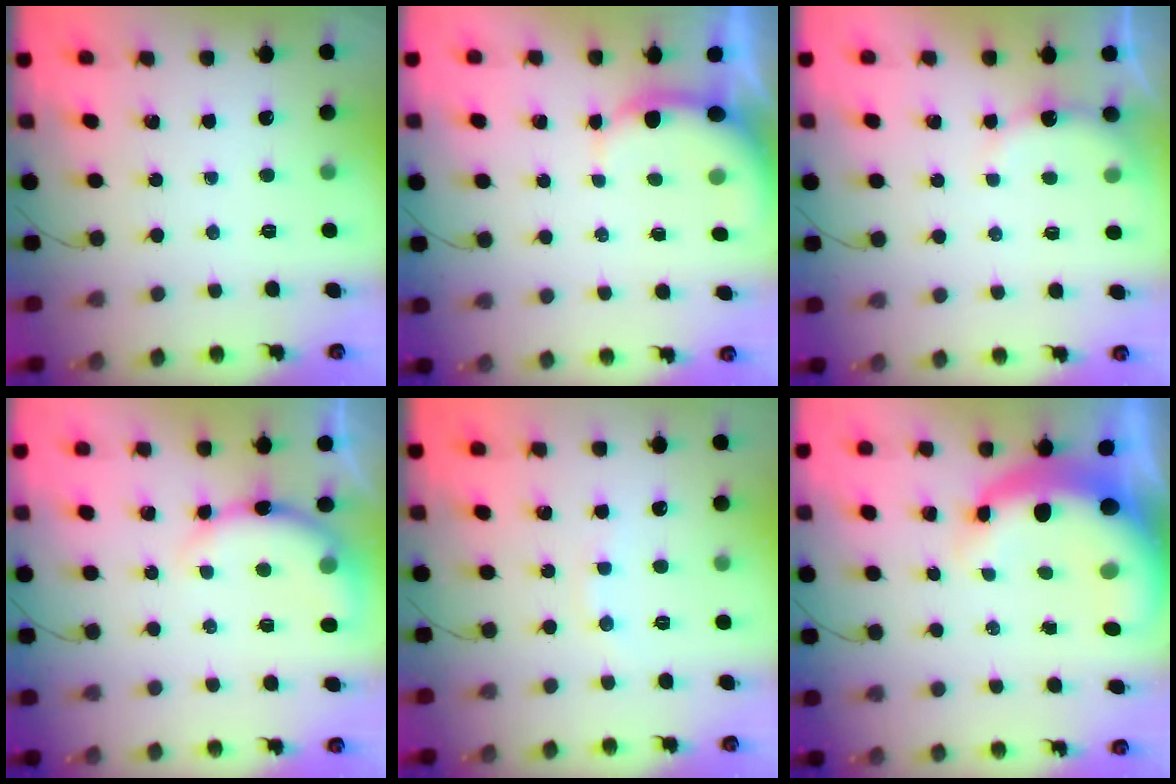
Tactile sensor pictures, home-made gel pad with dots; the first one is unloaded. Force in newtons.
{"total": 4.8, "press": 4.8, "slide": 0.7}
{"total": 7.1, "press": 6.9, "slide": 1.2}
{"total": 8.5, "press": 8.4, "slide": 1.6}
{"total": 3.6, "press": 3.4, "slide": 1.0}
{"total": 12.8, "press": 12.5, "slide": 3.0}